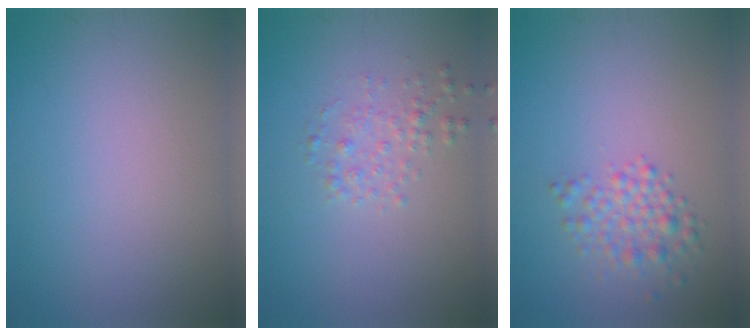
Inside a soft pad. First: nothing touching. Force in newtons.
{"total": 1.6, "press": 1.6, "slide": 0.0}
{"total": 2.6, "press": 2.6, "slide": 0.1}